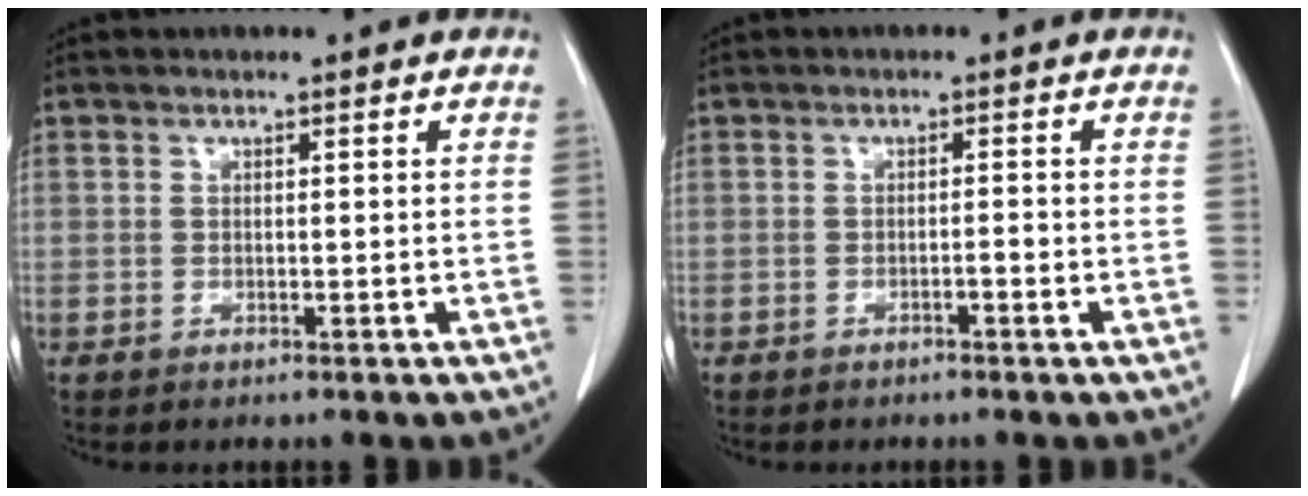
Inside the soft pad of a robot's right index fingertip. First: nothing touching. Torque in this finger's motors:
{"motor_torque": [-0.12, -0.06, 0.01, 0.00]}